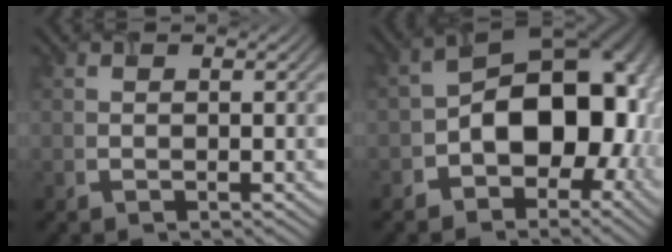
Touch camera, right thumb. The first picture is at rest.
{"total": 14.4, "force": [-3.1, 9.4, 10.5], "torque": [-0.126, -0.005, -0.054]}